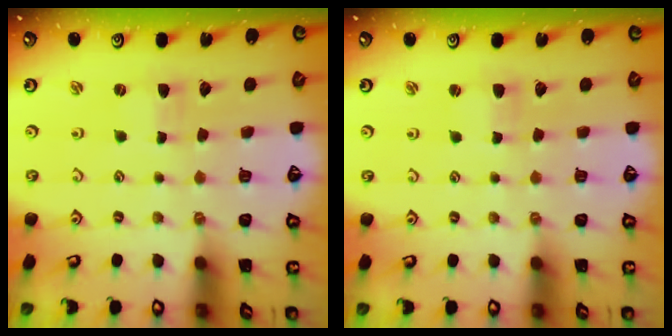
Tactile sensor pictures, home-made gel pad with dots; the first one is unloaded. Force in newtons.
{"total": 1.3, "press": 1.2, "slide": 0.2}